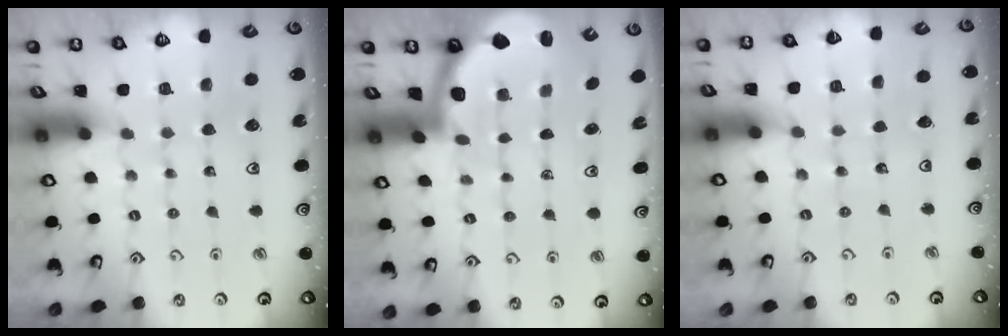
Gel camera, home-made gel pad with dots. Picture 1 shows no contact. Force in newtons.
{"total": 2.0, "press": 2.0, "slide": 0.3}
{"total": 4.1, "press": 4.1, "slide": 0.6}